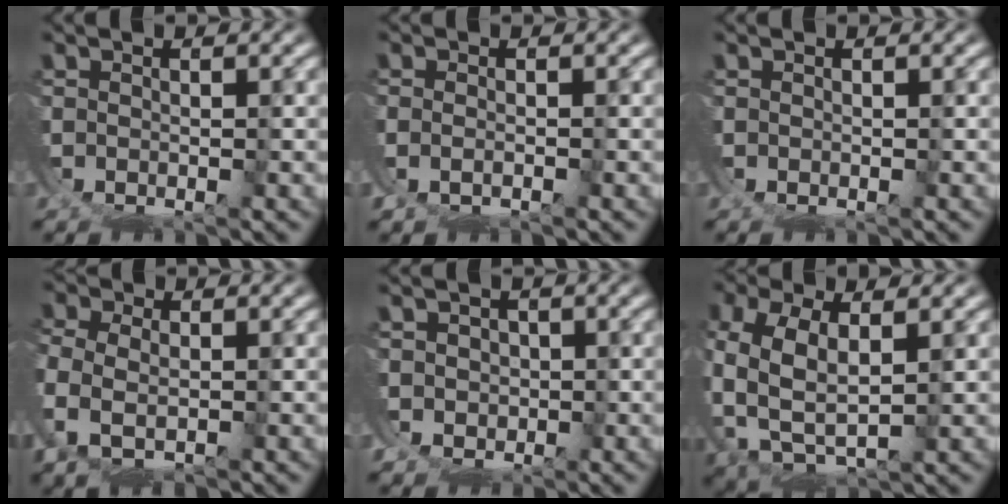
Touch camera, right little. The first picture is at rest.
{"total": 1.5, "force": [-0.6, 1.2, 0.7], "torque": [-0.024, -0.010, -0.005]}
{"total": 0.0}
{"total": 3.2, "force": [0.8, 2.2, 2.1], "torque": [-0.072, -0.008, 0.018]}
{"total": 1.7, "force": [1.5, 0.6, -0.6], "torque": [0.009, -0.010, 0.036]}
{"total": 5.5, "force": [2.0, 3.7, 3.6], "torque": [-0.120, -0.023, 0.045]}